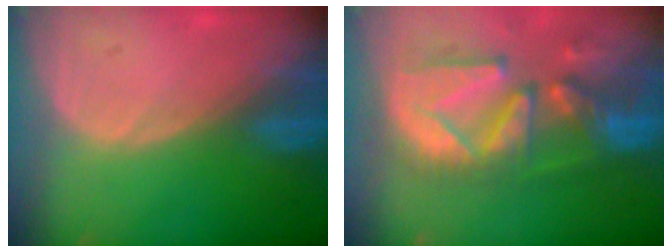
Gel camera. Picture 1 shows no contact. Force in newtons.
{"total": 12.9, "press": 11.2, "slide": 6.3}